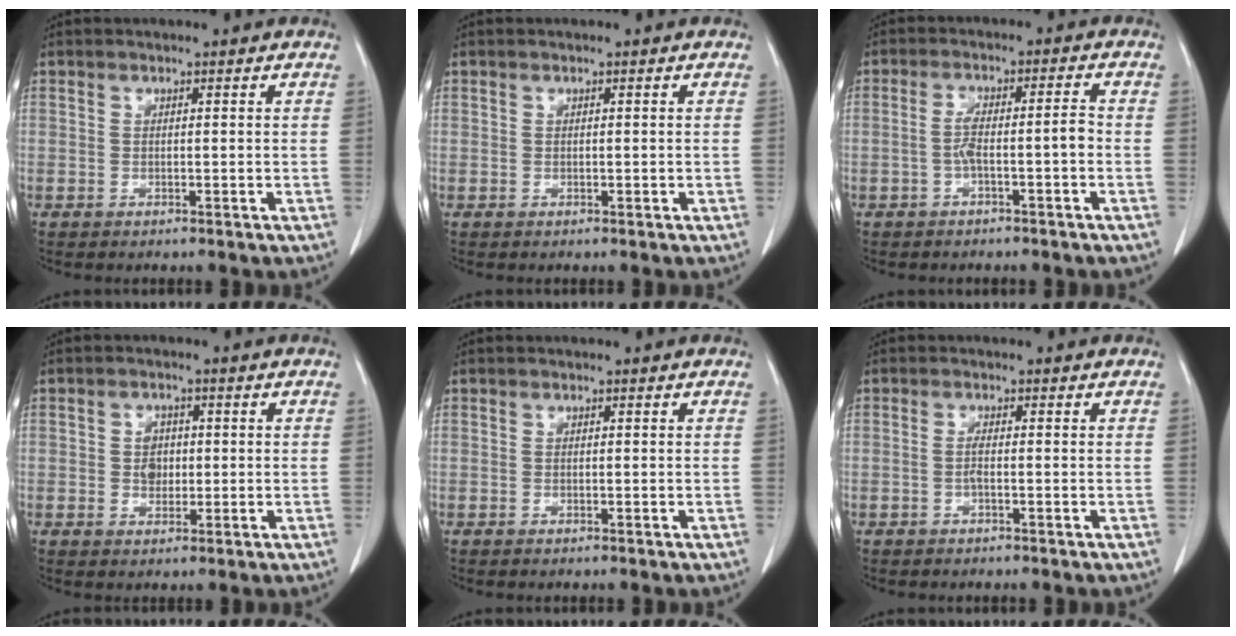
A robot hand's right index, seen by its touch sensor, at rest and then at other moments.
{"total": 0.0}
{"total": 4.6, "force": [-1.4, 0.5, 4.3], "torque": [-0.080, 0.018, -0.021]}
{"total": 3.0, "force": [0.1, 2.4, 1.7], "torque": [-0.025, 0.005, 0.004]}
{"total": 0.0}
{"total": 1.1, "force": [-0.3, 0.0, 1.0], "torque": [-0.020, 0.001, -0.007]}